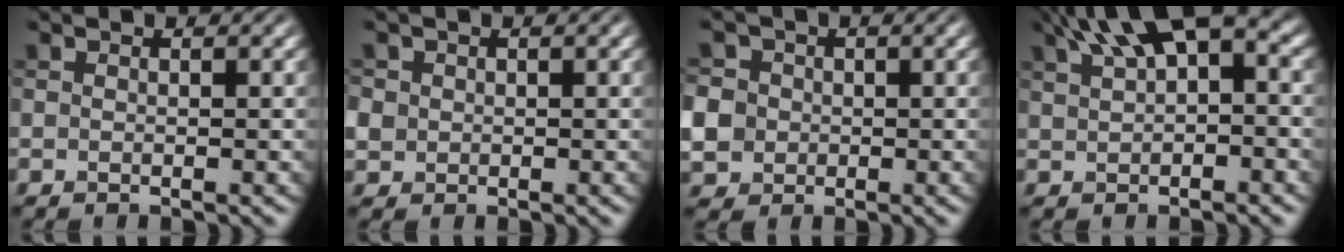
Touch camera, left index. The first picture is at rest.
{"total": 2.0, "force": [0.2, 1.9, 0.5], "torque": [-0.012, 0.004, 0.003]}
{"total": 6.1, "force": [-1.0, 5.6, 2.2], "torque": [-0.060, 0.011, -0.038]}
{"total": 8.5, "force": [4.1, 3.4, 6.7], "torque": [-0.115, 0.027, 0.063]}